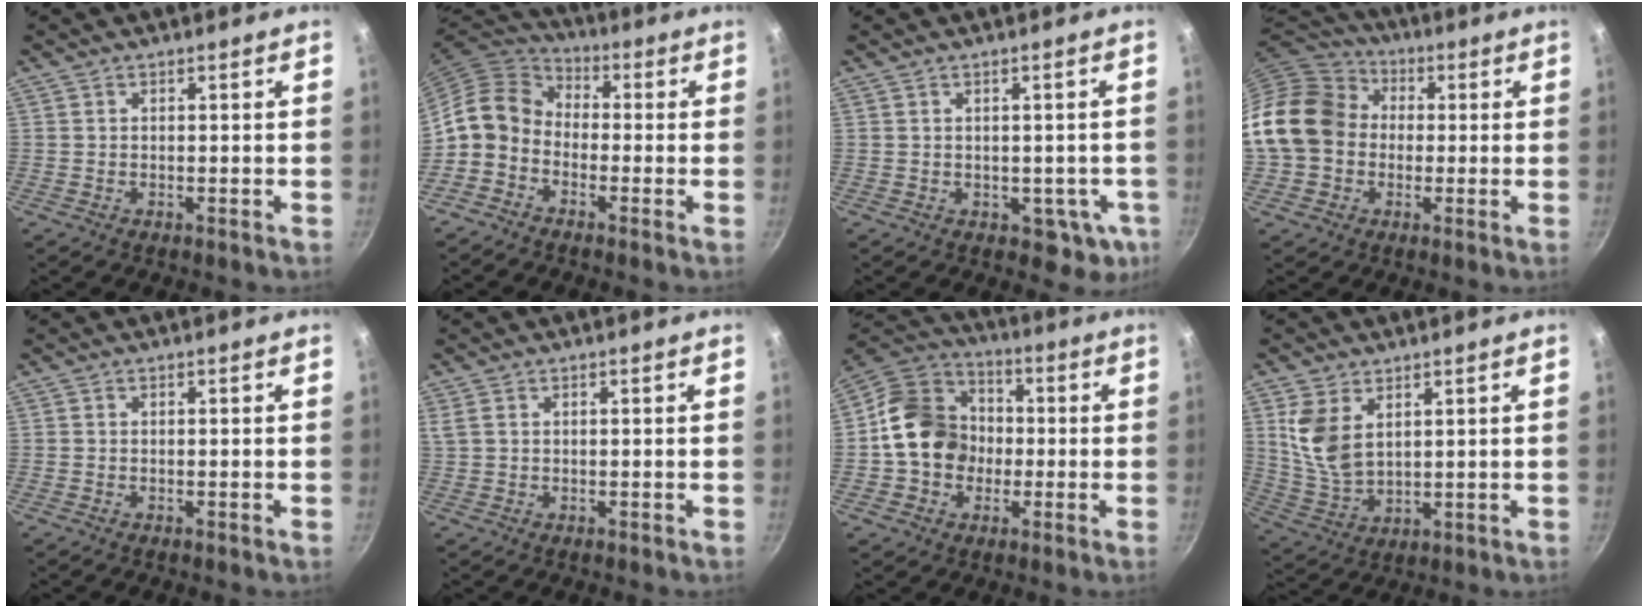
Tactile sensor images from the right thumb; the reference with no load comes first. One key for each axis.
{"total": 9.5, "fx": -2.5, "fy": 7.4, "fz": 5.4, "tx": -0.077, "ty": 0.044, "tz": -0.074}
{"total": 6.1, "fx": -1.0, "fy": 4.2, "fz": 4.4, "tx": -0.021, "ty": 0.010, "tz": -0.004}
{"total": 17.8, "fx": 0.5, "fy": 14.7, "fz": 10.0, "tx": -0.172, "ty": 0.041, "tz": 0.002}
{"total": 0.0}
{"total": 1.7, "fx": 0.6, "fy": 1.2, "fz": 1.1, "tx": -0.022, "ty": 0.001, "tz": 0.014}
{"total": 15.1, "fx": -0.9, "fy": 12.9, "fz": 7.8, "tx": -0.104, "ty": 0.035, "tz": -0.025}
{"total": 9.6, "fx": 3.6, "fy": 5.8, "fz": 6.7, "tx": -0.127, "ty": -0.025, "tz": 0.083}